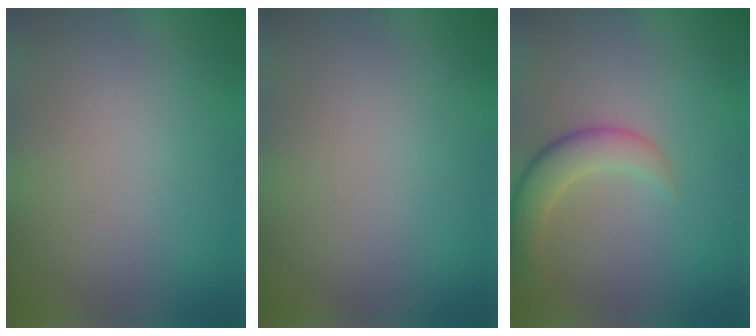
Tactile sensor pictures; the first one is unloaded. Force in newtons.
{"total": 0.0}
{"total": 3.7, "press": 3.6, "slide": 0.3}